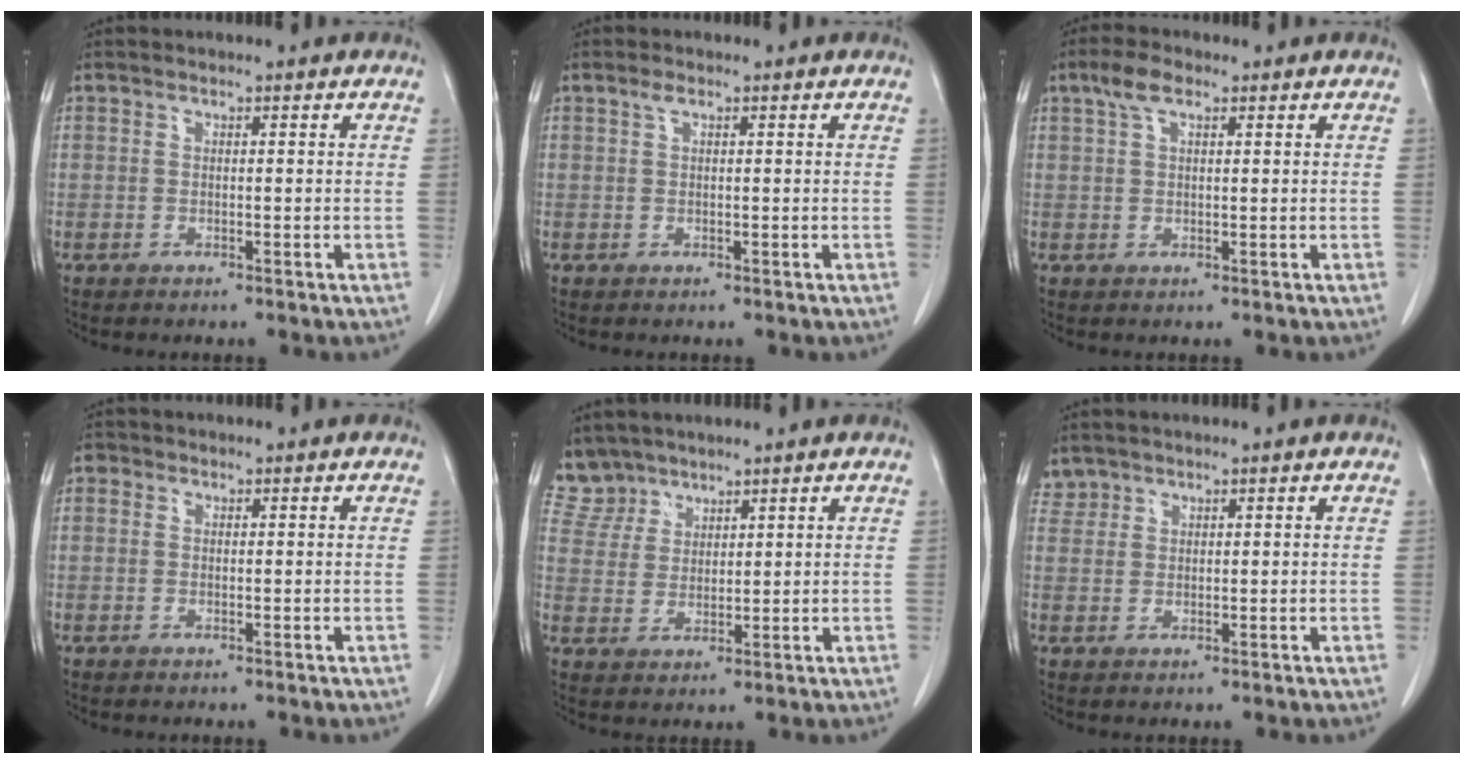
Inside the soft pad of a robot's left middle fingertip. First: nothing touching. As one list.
[{"total": 1.0, "force": [0.6, 0.3, 0.7], "torque": [-0.014, 0.007, 0.010]}, {"total": 3.5, "force": [2.0, 1.3, 2.5], "torque": [-0.057, 0.015, 0.042]}, {"total": 0.8, "force": [0.4, 0.6, 0.2], "torque": [0.000, 0.000, 0.003]}, {"total": 5.0, "force": [4.5, 2.1, -0.7], "torque": [0.015, 0.003, 0.097]}, {"total": 1.8, "force": [1.6, 0.9, -0.4], "torque": [0.011, 0.009, 0.029]}]